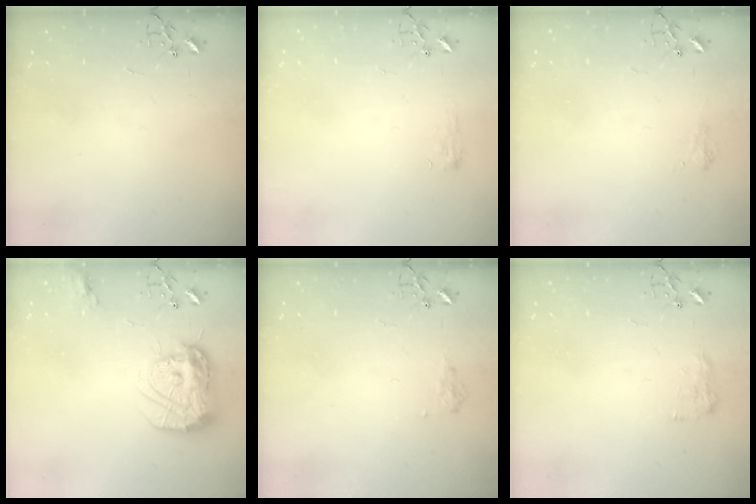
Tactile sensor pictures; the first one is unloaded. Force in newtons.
{"total": 6.4, "press": 6.3, "slide": 0.9}
{"total": 7.1, "press": 7.1, "slide": 0.8}
{"total": 15.0, "press": 14.9, "slide": 1.1}
{"total": 6.9, "press": 6.8, "slide": 1.0}
{"total": 7.9, "press": 7.9, "slide": 0.4}